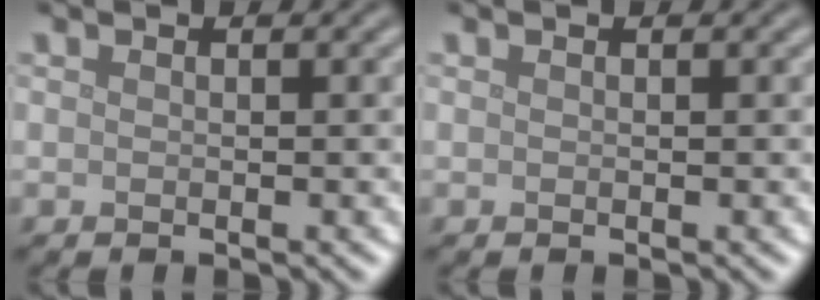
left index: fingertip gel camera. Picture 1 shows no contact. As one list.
[{"total": 0.0}]